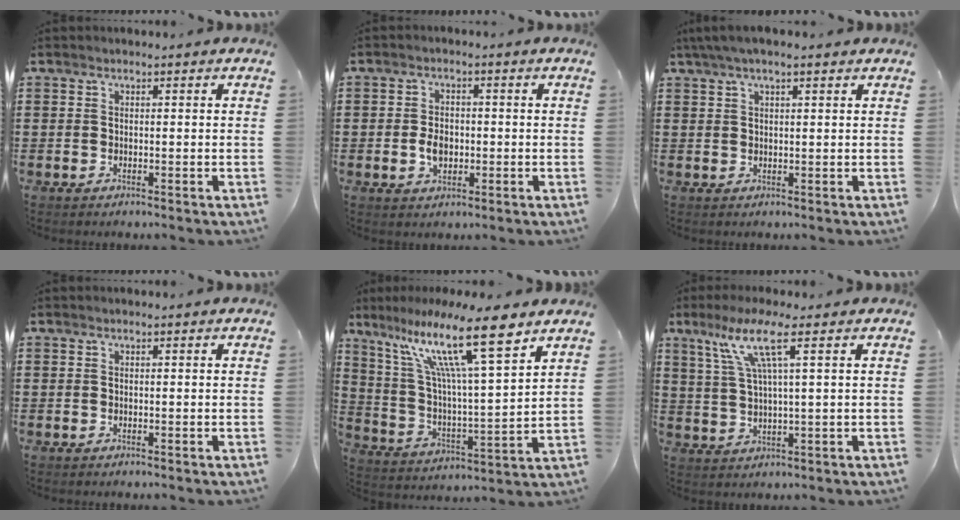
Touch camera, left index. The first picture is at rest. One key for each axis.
{"total": 3.6, "fx": -0.5, "fy": 2.4, "fz": 2.7, "tx": -0.052, "ty": 0.003, "tz": -0.010}
{"total": 2.9, "fx": 1.7, "fy": 0.5, "fz": 2.3, "tx": -0.046, "ty": 0.005, "tz": 0.031}
{"total": 0.0}
{"total": 15.2, "fx": 10.0, "fy": 2.0, "fz": 11.3, "tx": -0.234, "ty": -0.040, "tz": 0.163}
{"total": 7.6, "fx": 3.3, "fy": 0.5, "fz": 6.8, "tx": -0.141, "ty": 0.001, "tz": 0.056}